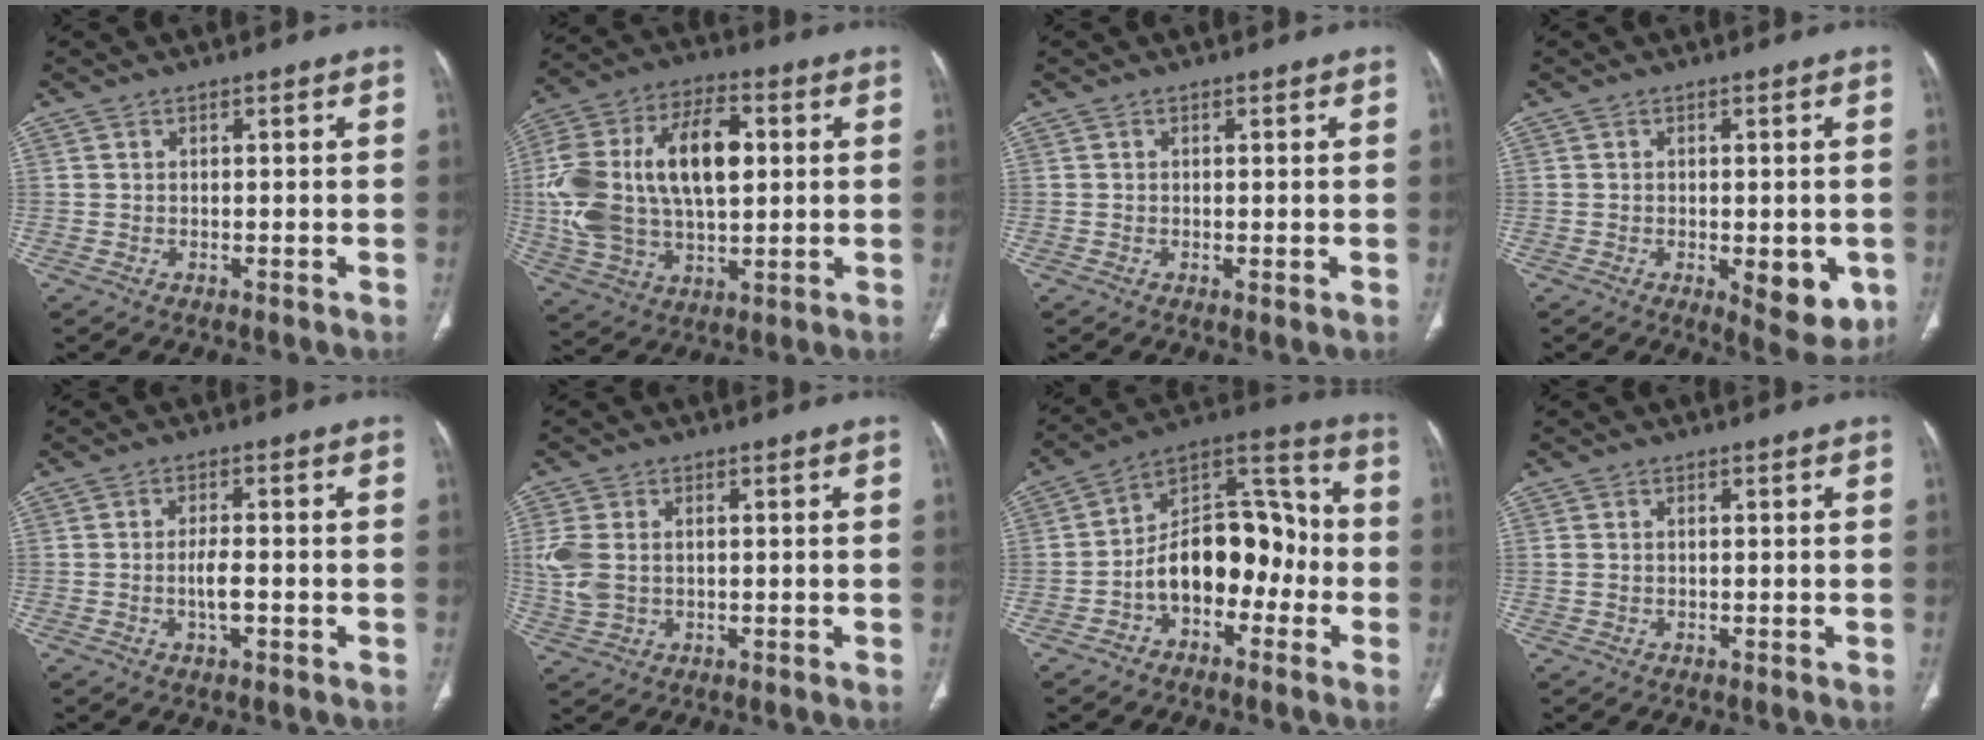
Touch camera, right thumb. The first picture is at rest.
{"total": 23.1, "force": [2.6, 13.0, 18.9], "torque": [-0.368, 0.014, 0.047]}
{"total": 0.8, "force": [0.0, 0.3, 0.7], "torque": [-0.017, -0.005, 0.000]}
{"total": 8.4, "force": [-2.2, 3.8, 7.1], "torque": [-0.067, -0.011, -0.018]}
{"total": 3.5, "force": [-0.8, 1.4, 3.1], "torque": [-0.058, 0.003, -0.014]}
{"total": 6.7, "force": [0.5, 4.5, 4.9], "torque": [-0.128, 0.008, 0.016]}
{"total": 16.2, "force": [-3.9, 10.2, 12.0], "torque": [-0.152, 0.069, -0.070]}
{"total": 1.0, "force": [0.1, 0.6, 0.8], "torque": [-0.028, 0.010, 0.006]}